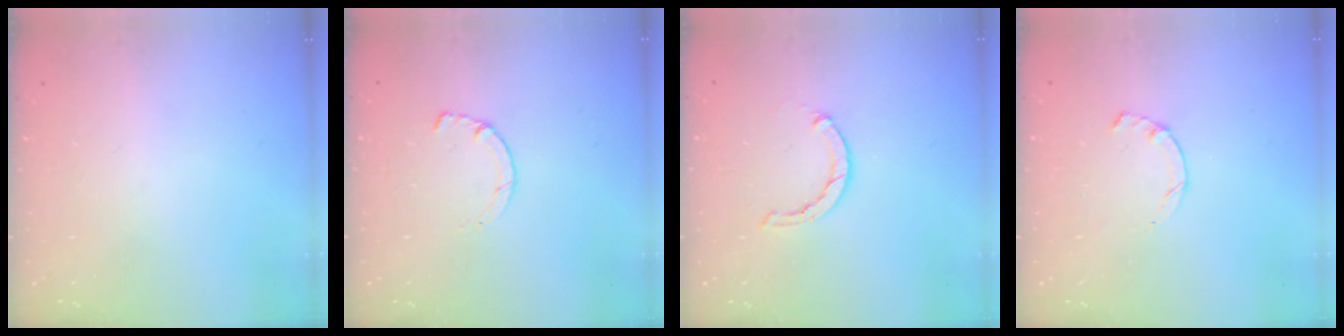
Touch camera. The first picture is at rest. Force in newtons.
{"total": 1.4, "press": 1.4, "slide": 0.3}
{"total": 1.2, "press": 1.2, "slide": 0.2}
{"total": 1.7, "press": 1.6, "slide": 0.4}